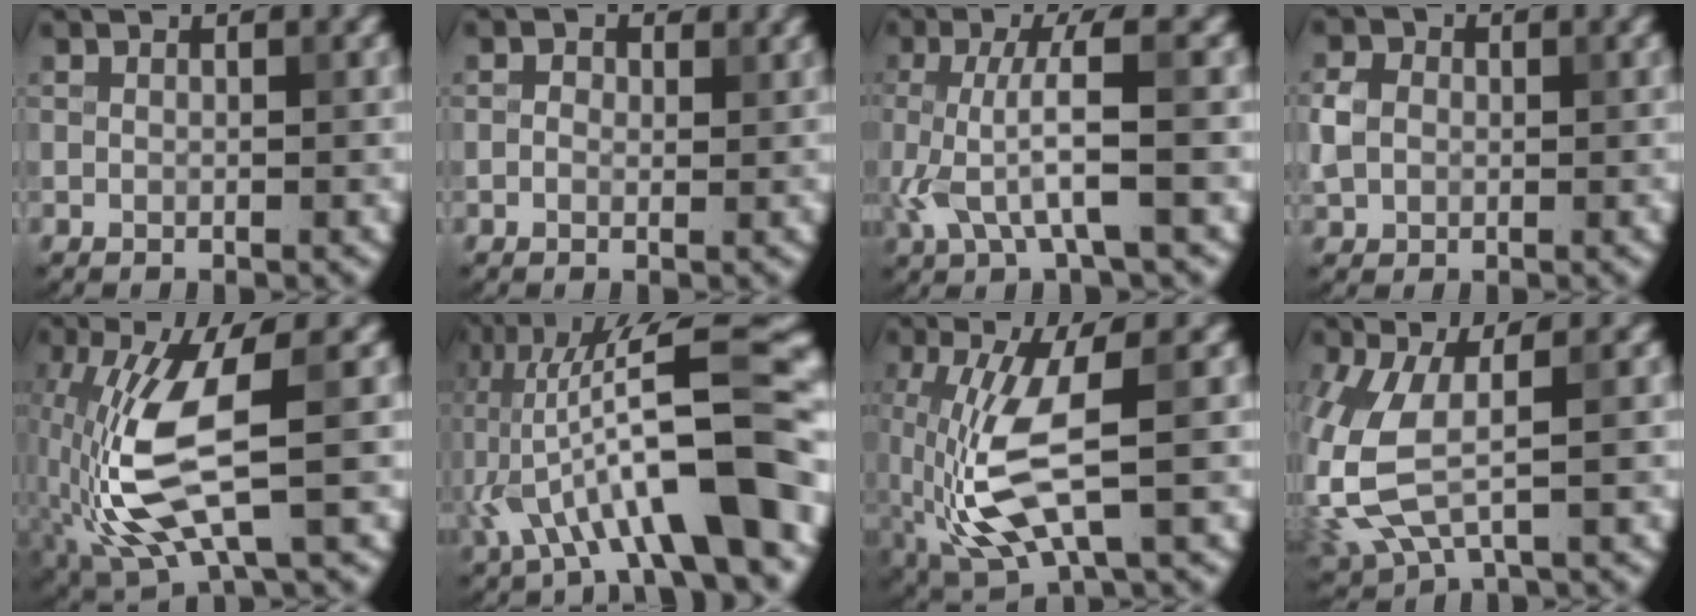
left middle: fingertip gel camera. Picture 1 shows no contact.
{"total": 1.3, "force": [0.3, 1.0, 0.8], "torque": [-0.010, -0.005, -0.001]}
{"total": 5.0, "force": [-0.4, 1.0, 4.9], "torque": [-0.104, 0.002, -0.007]}
{"total": 2.7, "force": [0.1, 2.3, 1.4], "torque": [-0.032, 0.002, -0.002]}
{"total": 8.7, "force": [-1.6, 2.5, 8.1], "torque": [-0.191, -0.002, -0.028]}
{"total": 14.2, "force": [-3.1, 3.7, 13.3], "torque": [-0.223, 0.025, -0.049]}
{"total": 7.6, "force": [-1.1, 2.3, 7.2], "torque": [-0.173, -0.005, -0.016]}
{"total": 7.0, "force": [-0.6, 3.5, 6.0], "torque": [-0.175, -0.010, -0.009]}